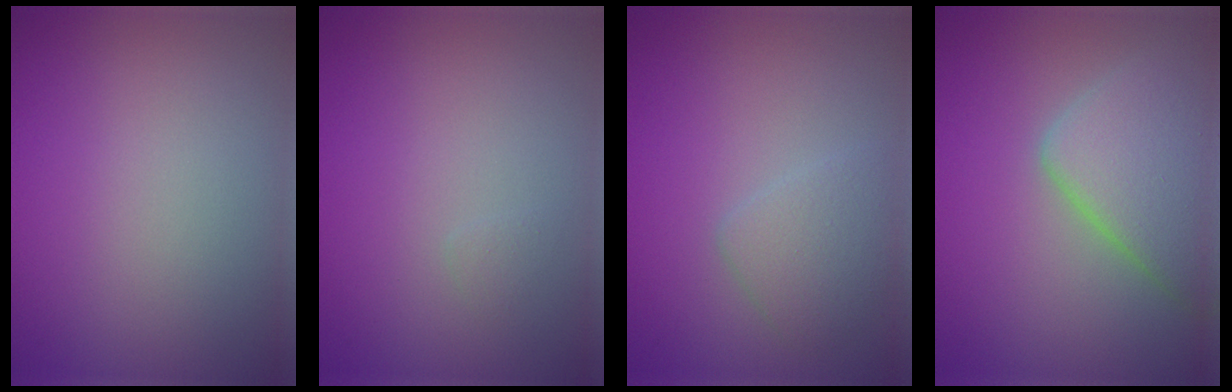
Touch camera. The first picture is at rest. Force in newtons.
{"total": 0.5, "press": 0.5, "slide": 0.0}
{"total": 2.4, "press": 2.4, "slide": 0.0}
{"total": 6.6, "press": 6.6, "slide": 0.4}